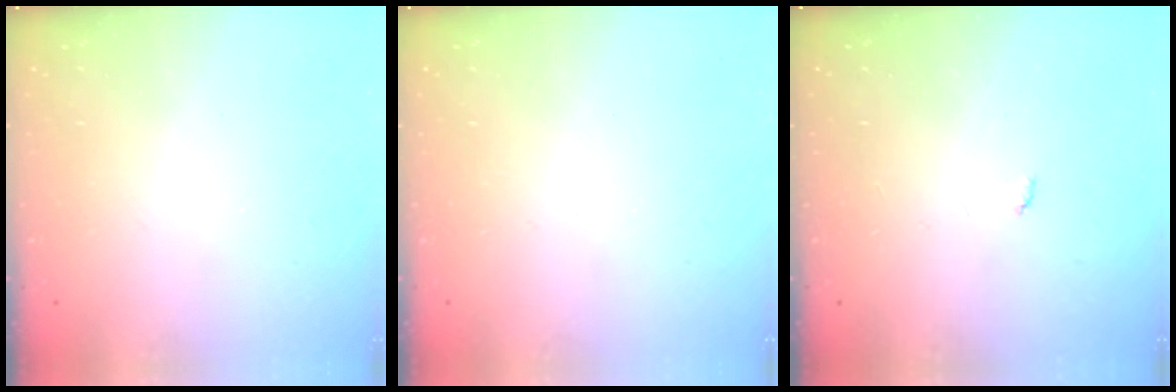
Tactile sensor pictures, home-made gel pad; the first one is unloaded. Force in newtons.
{"total": 0.0}
{"total": 2.1, "press": 2.1, "slide": 0.4}